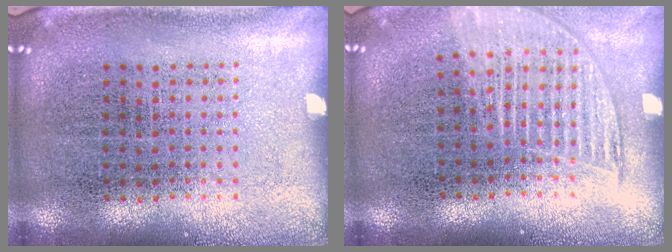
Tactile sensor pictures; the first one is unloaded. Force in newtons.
{"total": 1.4, "press": 1.3, "slide": 0.5}